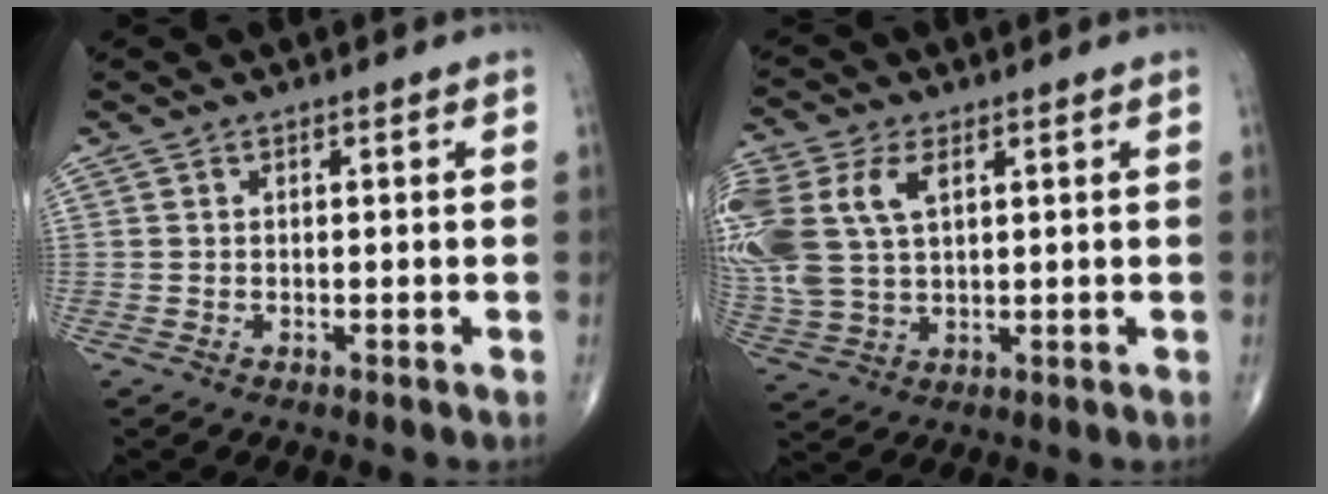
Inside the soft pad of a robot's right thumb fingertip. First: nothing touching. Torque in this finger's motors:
{"motor_torque": [1.12, 1.19, 1.35, 0.59, 0.20]}